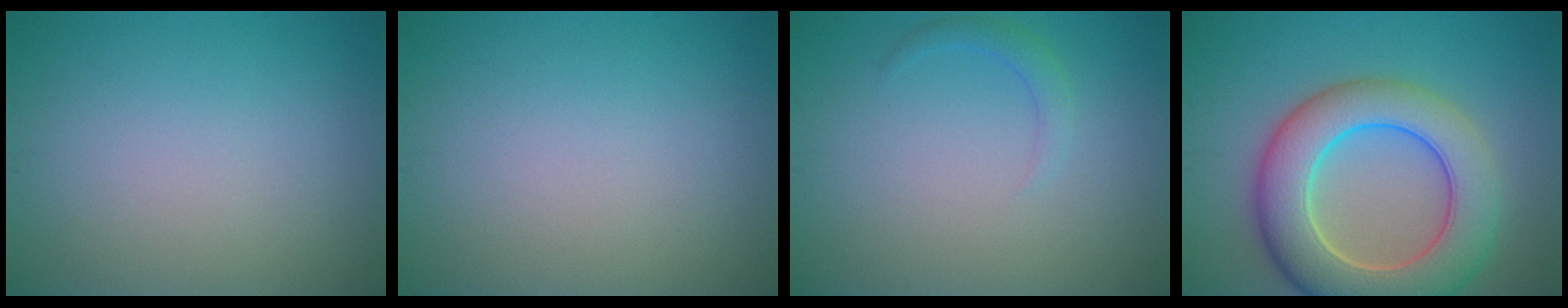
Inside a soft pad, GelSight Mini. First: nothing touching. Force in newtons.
{"total": 0.0}
{"total": 1.3, "press": 1.3, "slide": 0.1}
{"total": 10.1, "press": 10.1, "slide": 0.8}